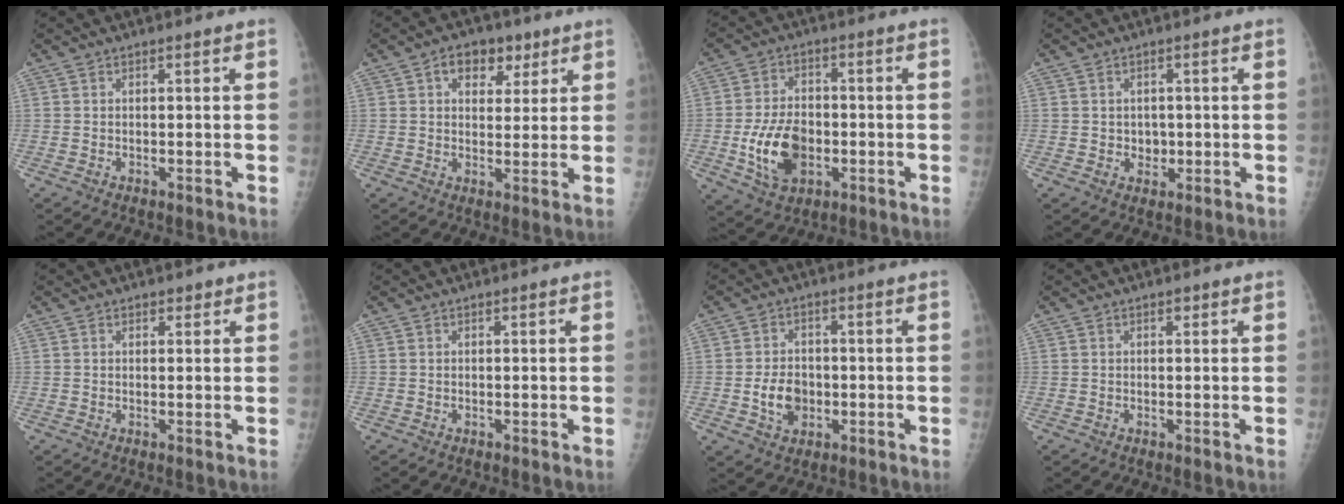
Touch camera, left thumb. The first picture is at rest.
{"total": 7.2, "force": [3.5, 5.0, 3.9], "torque": [-0.021, -0.008, 0.047]}
{"total": 11.7, "force": [-2.7, 7.8, 8.3], "torque": [-0.130, 0.011, -0.041]}
{"total": 1.9, "force": [-0.2, 1.7, 0.9], "torque": [-0.002, 0.003, -0.001]}
{"total": 1.2, "force": [0.8, 0.8, 0.4], "torque": [0.007, -0.004, 0.008]}
{"total": 0.0}
{"total": 6.4, "force": [-1.3, 4.9, 3.9], "torque": [-0.047, 0.008, -0.021]}
{"total": 0.5, "force": [0.3, 0.3, 0.3], "torque": [0.001, -0.001, 0.003]}